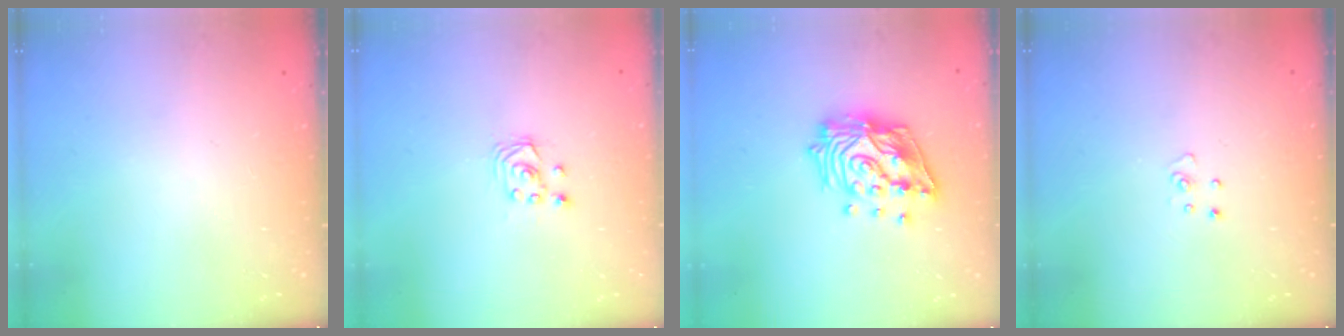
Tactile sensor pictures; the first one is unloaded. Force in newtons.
{"total": 2.9, "press": 2.8, "slide": 0.3}
{"total": 17.5, "press": 17.5, "slide": 1.4}
{"total": 3.0, "press": 3.0, "slide": 0.3}